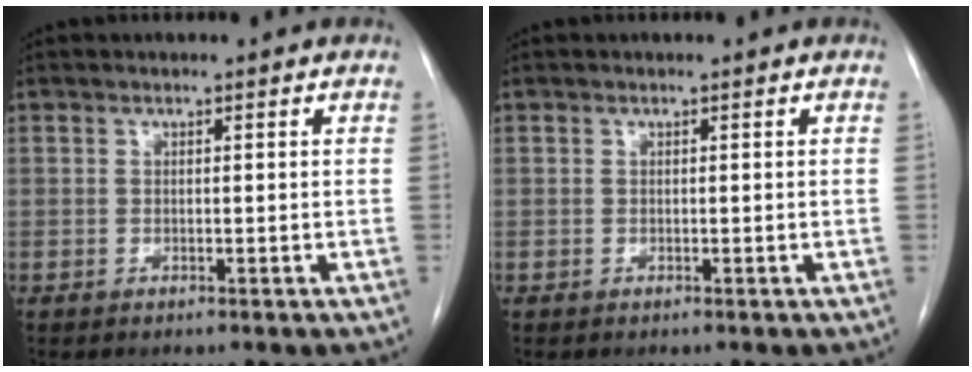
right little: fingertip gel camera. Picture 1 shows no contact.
{"total": 0.0}